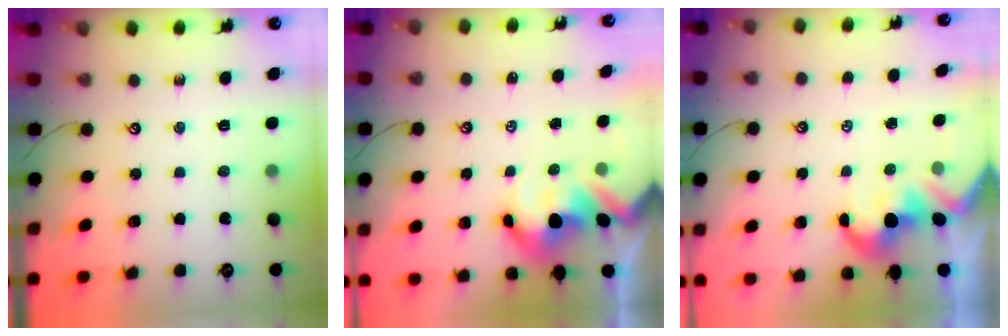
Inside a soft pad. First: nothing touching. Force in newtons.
{"total": 7.5, "press": 7.5, "slide": 0.9}
{"total": 1.7, "press": 1.4, "slide": 1.0}